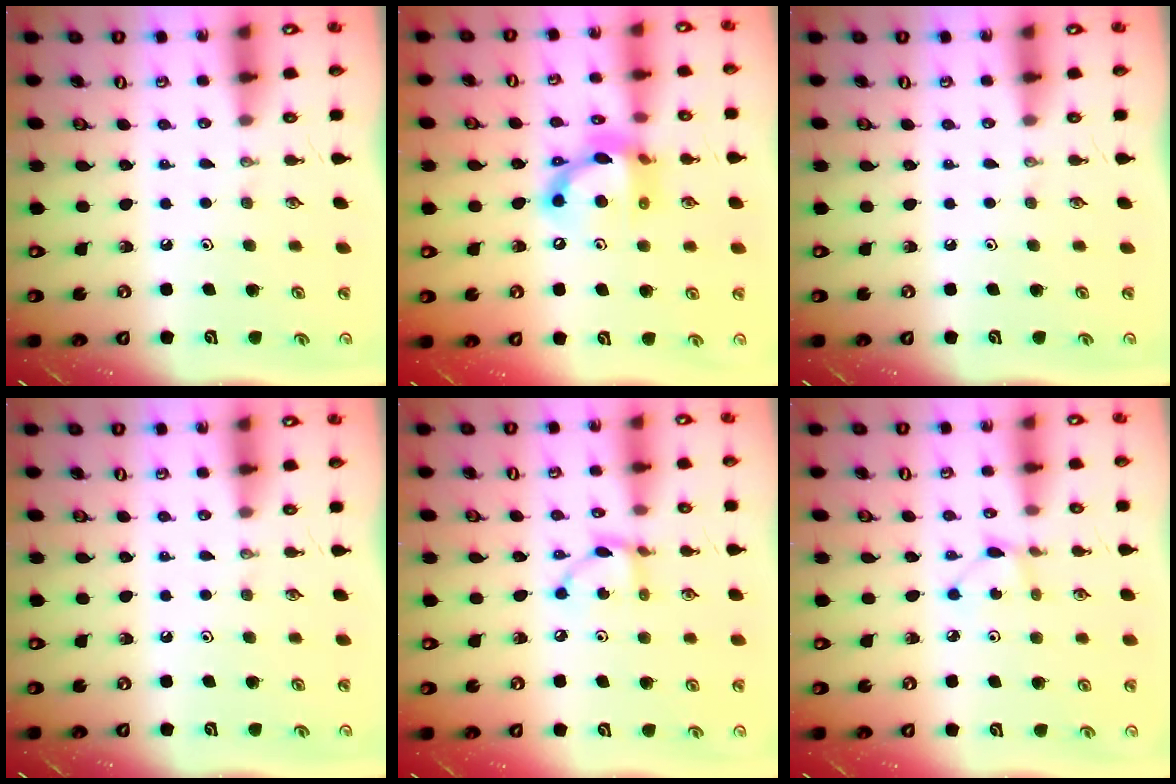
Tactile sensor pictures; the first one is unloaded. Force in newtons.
{"total": 13.7, "press": 13.7, "slide": 0.5}
{"total": 0.0}
{"total": 0.0}
{"total": 5.2, "press": 5.2, "slide": 0.2}
{"total": 3.1, "press": 3.0, "slide": 0.5}